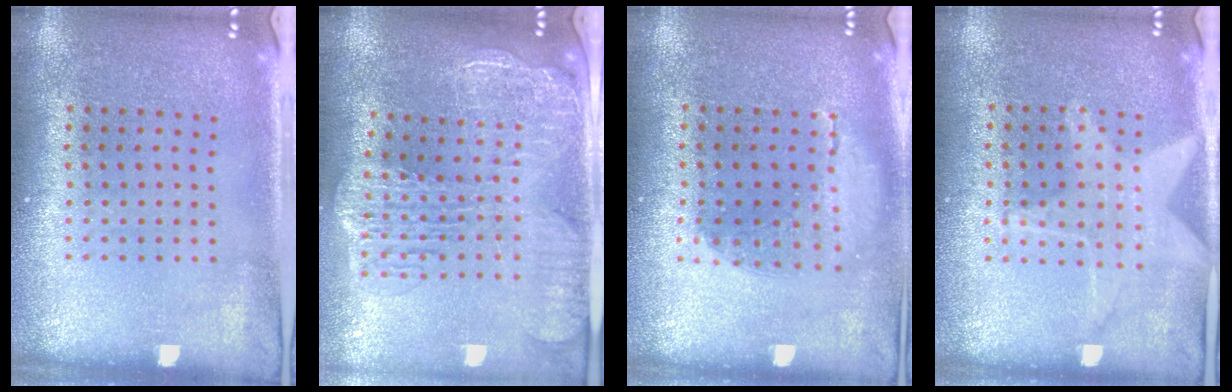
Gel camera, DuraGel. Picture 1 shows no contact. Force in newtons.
{"total": 2.9, "press": 2.4, "slide": 1.7}
{"total": 1.2, "press": 1.2, "slide": 0.3}
{"total": 1.2, "press": 1.2, "slide": 0.3}